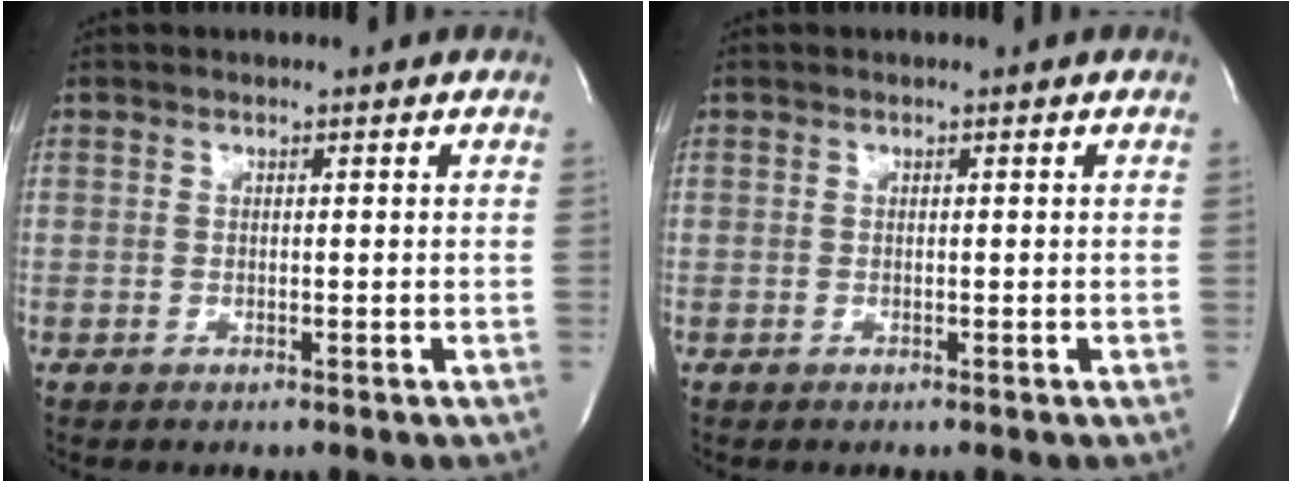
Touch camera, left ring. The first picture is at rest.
{"total": 0.0}